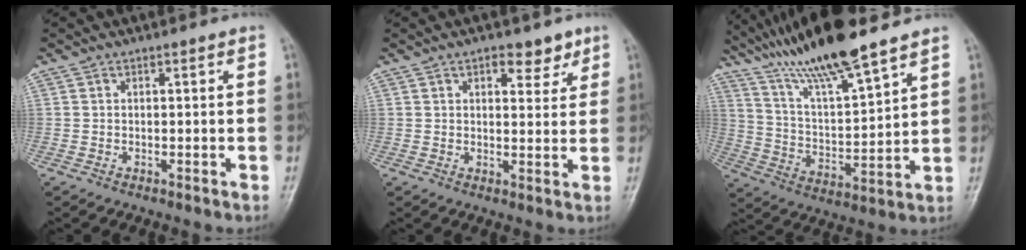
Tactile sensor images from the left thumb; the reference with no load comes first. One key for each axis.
{"total": 5.0, "fx": 3.0, "fy": 2.7, "fz": 2.9, "tx": -0.013, "ty": -0.015, "tz": 0.039}
{"total": 17.6, "fx": 13.7, "fy": 1.9, "fz": 10.9, "tx": -0.187, "ty": -0.058, "tz": 0.255}